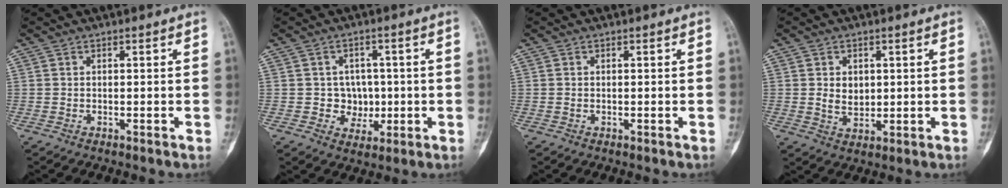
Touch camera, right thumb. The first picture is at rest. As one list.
[{"total": 5.1, "force": [-0.3, 4.8, 1.7], "torque": [0.016, 0.011, -0.002]}, {"total": 0.0}, {"total": 4.4, "force": [0.8, 3.2, 2.9], "torque": [-0.029, -0.009, 0.020]}]